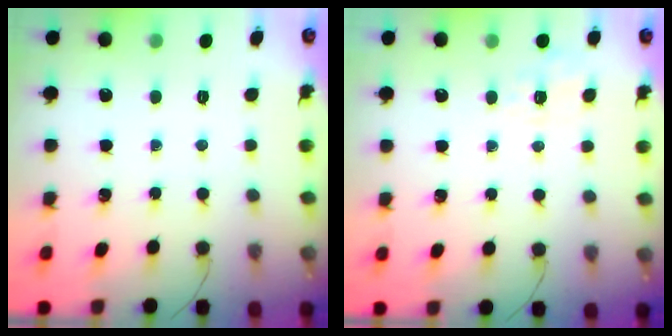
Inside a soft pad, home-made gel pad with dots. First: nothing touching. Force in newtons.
{"total": 1.6, "press": 0.2, "slide": 1.6}